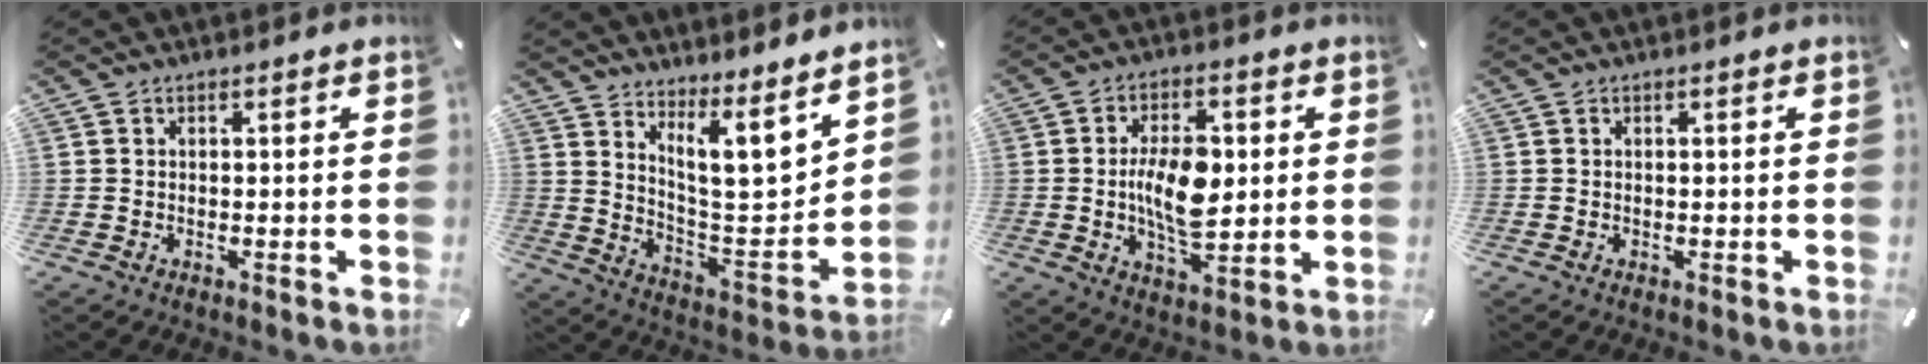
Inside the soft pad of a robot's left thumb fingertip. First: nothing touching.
{"total": 13.2, "force": [9.3, 3.9, 8.5], "torque": [-0.121, -0.075, 0.156]}
{"total": 11.4, "force": [0.5, 6.4, 9.4], "torque": [-0.175, 0.001, 0.005]}
{"total": 0.0}